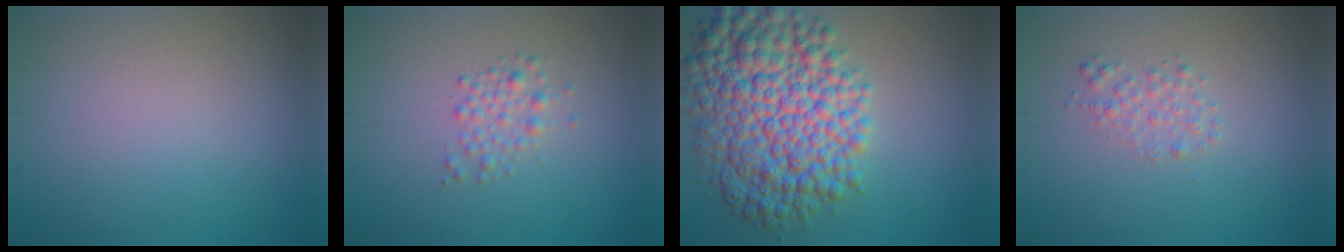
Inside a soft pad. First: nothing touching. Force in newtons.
{"total": 1.8, "press": 1.8, "slide": 0.0}
{"total": 11.4, "press": 11.4, "slide": 0.1}
{"total": 1.5, "press": 1.5, "slide": 0.0}